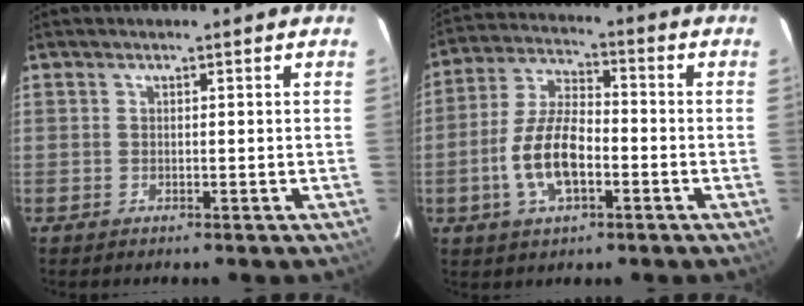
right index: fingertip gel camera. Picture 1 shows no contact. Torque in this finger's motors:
{"motor_torque": [1.19, -0.95, 0.68, 0.19]}